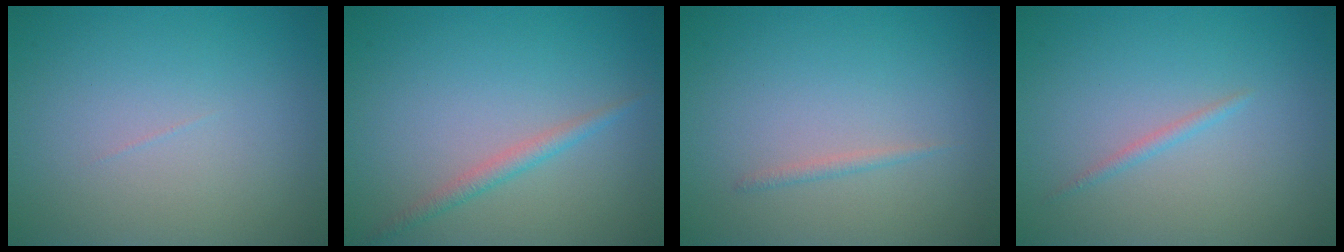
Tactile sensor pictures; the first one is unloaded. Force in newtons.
{"total": 1.5, "press": 1.5, "slide": 0.1}
{"total": 0.7, "press": 0.7, "slide": 0.1}
{"total": 0.8, "press": 0.8, "slide": 0.0}